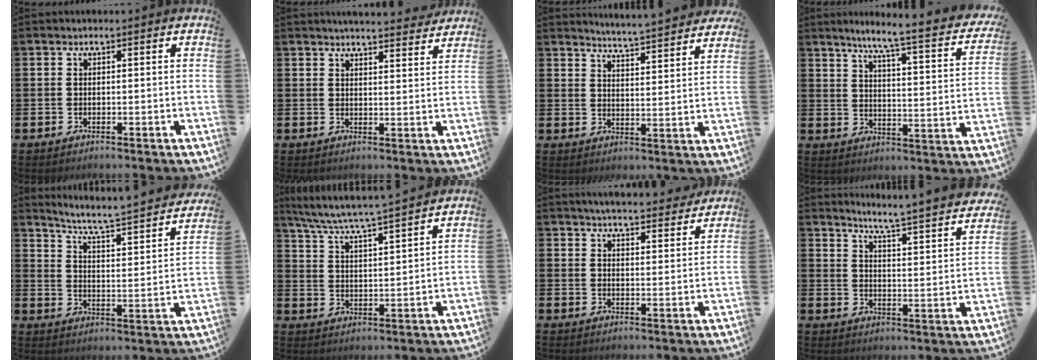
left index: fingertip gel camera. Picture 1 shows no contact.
{"total": 4.5, "force": [4.5, 0.1, 0.5], "torque": [-0.011, -0.027, 0.079]}
{"total": 5.0, "force": [5.0, -0.4, 0.3], "torque": [-0.019, -0.043, 0.085]}
{"total": 6.7, "force": [5.5, -0.1, 3.8], "torque": [-0.081, -0.052, 0.080]}
{"total": 5.3, "force": [4.7, 0.3, 2.4], "torque": [-0.071, -0.044, 0.069]}
{"total": 6.3, "force": [6.1, -0.3, 1.8], "torque": [-0.061, -0.048, 0.102]}
{"total": 5.2, "force": [5.2, 0.4, 0.6], "torque": [-0.019, -0.037, 0.090]}
{"total": 5.3, "force": [5.0, -0.5, 1.9], "torque": [-0.052, -0.054, 0.075]}